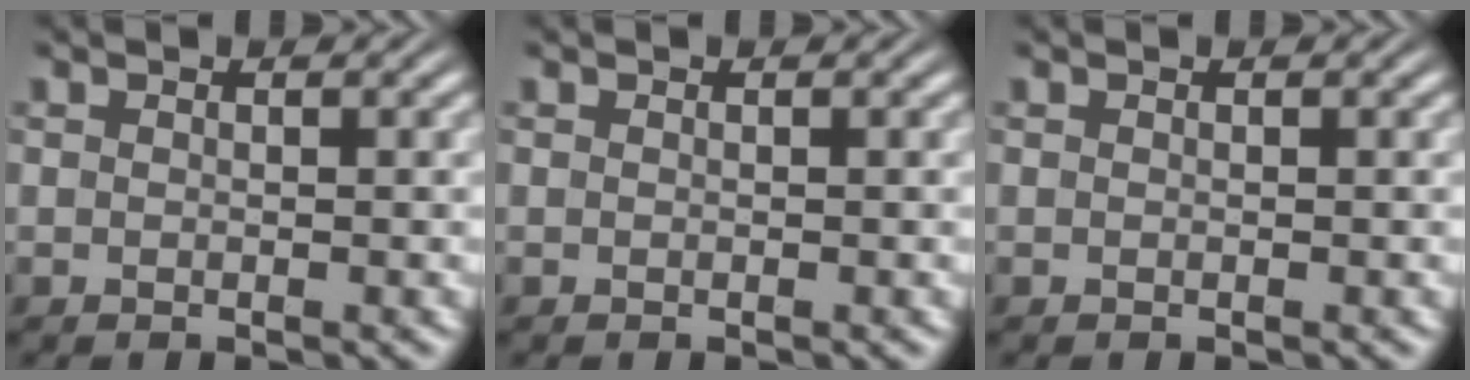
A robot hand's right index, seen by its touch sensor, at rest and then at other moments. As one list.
[{"total": 0.0}, {"total": 0.0}]